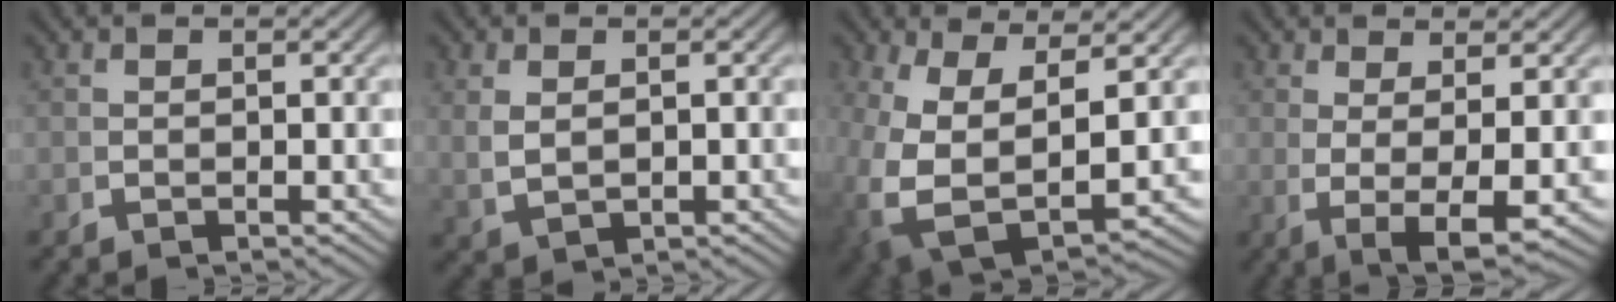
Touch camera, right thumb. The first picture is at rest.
{"total": 2.1, "force": [0.6, 1.2, 1.6], "torque": [-0.039, -0.006, 0.028]}
{"total": 11.5, "force": [-1.7, 7.5, 8.6], "torque": [-0.213, -0.065, 0.010]}
{"total": 5.9, "force": [-0.8, 1.8, 5.5], "torque": [-0.112, -0.024, 0.006]}